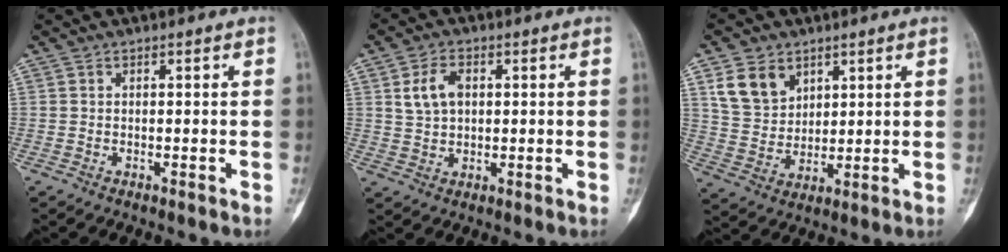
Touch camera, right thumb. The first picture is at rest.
{"total": 5.7, "force": [1.5, 3.8, 4.0], "torque": [-0.070, 0.002, 0.029]}
{"total": 9.0, "force": [4.6, 6.6, 4.1], "torque": [-0.061, -0.019, 0.099]}